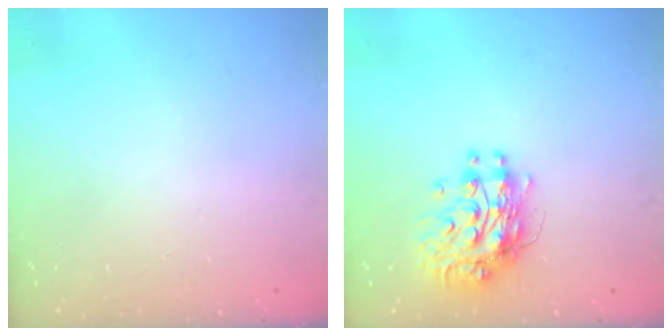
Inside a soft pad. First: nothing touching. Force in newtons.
{"total": 11.5, "press": 11.4, "slide": 0.9}